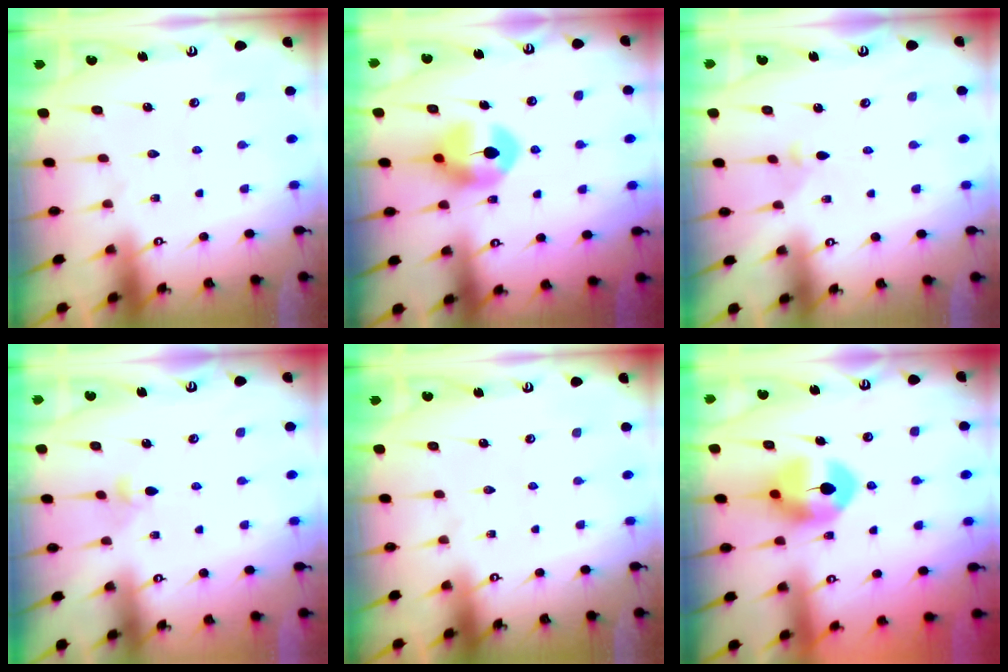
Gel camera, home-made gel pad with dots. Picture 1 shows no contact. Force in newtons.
{"total": 8.8, "press": 8.8, "slide": 0.2}
{"total": 2.9, "press": 2.8, "slide": 0.6}
{"total": 3.3, "press": 3.2, "slide": 0.9}
{"total": 0.0}
{"total": 9.7, "press": 9.7, "slide": 0.5}